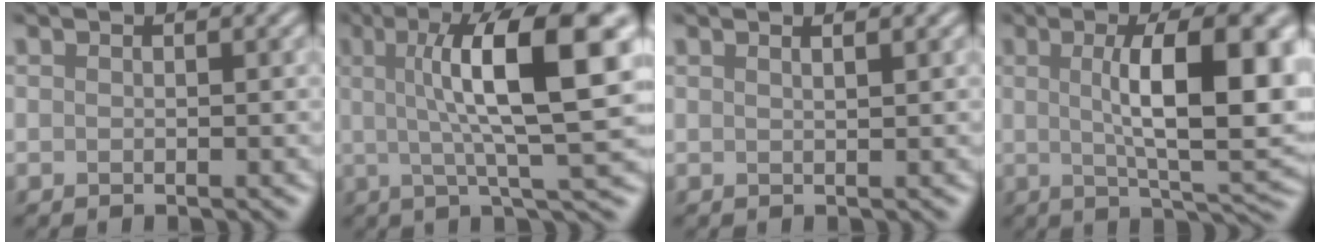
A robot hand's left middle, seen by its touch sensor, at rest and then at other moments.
{"total": 11.8, "force": [2.6, 2.6, 11.2], "torque": [-0.148, 0.010, 0.038]}
{"total": 1.5, "force": [1.0, 0.6, 1.1], "torque": [-0.003, 0.001, 0.002]}
{"total": 11.2, "force": [1.6, 3.1, 10.7], "torque": [-0.140, 0.004, 0.025]}